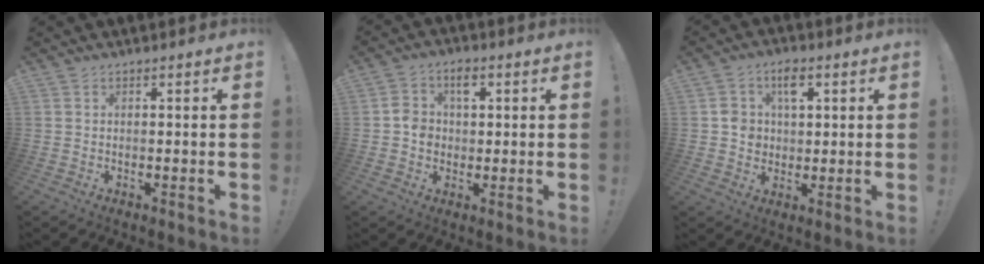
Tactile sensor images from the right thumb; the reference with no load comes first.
{"total": 6.3, "force": [0.6, 5.3, 3.3], "torque": [-0.046, 0.007, 0.010]}
{"total": 7.2, "force": [2.2, 5.9, 3.6], "torque": [-0.053, -0.004, 0.041]}